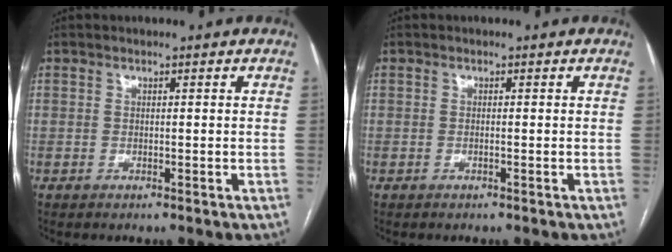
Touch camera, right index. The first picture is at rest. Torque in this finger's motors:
{"motor_torque": [0.18, 0.15, -0.02, 0.00]}